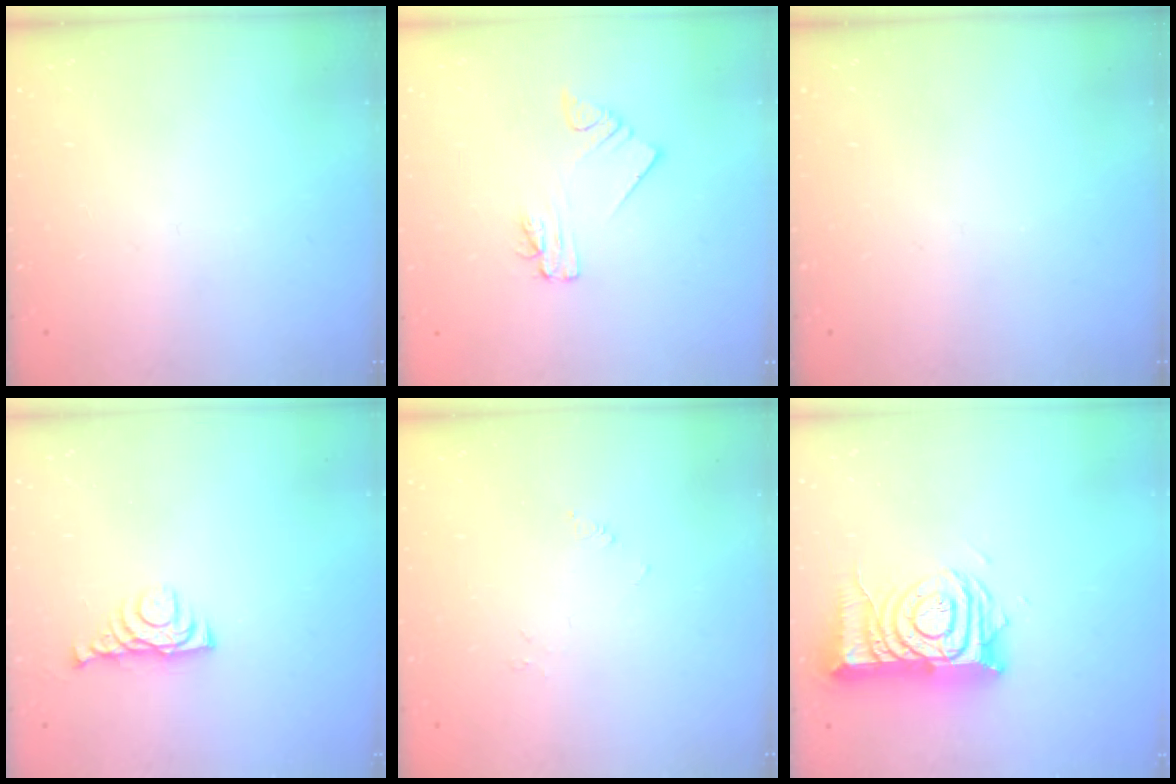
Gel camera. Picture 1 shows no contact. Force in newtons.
{"total": 2.0, "press": 2.0, "slide": 0.1}
{"total": 0.0}
{"total": 5.5, "press": 5.4, "slide": 1.1}
{"total": 0.0}
{"total": 14.2, "press": 14.1, "slide": 1.2}